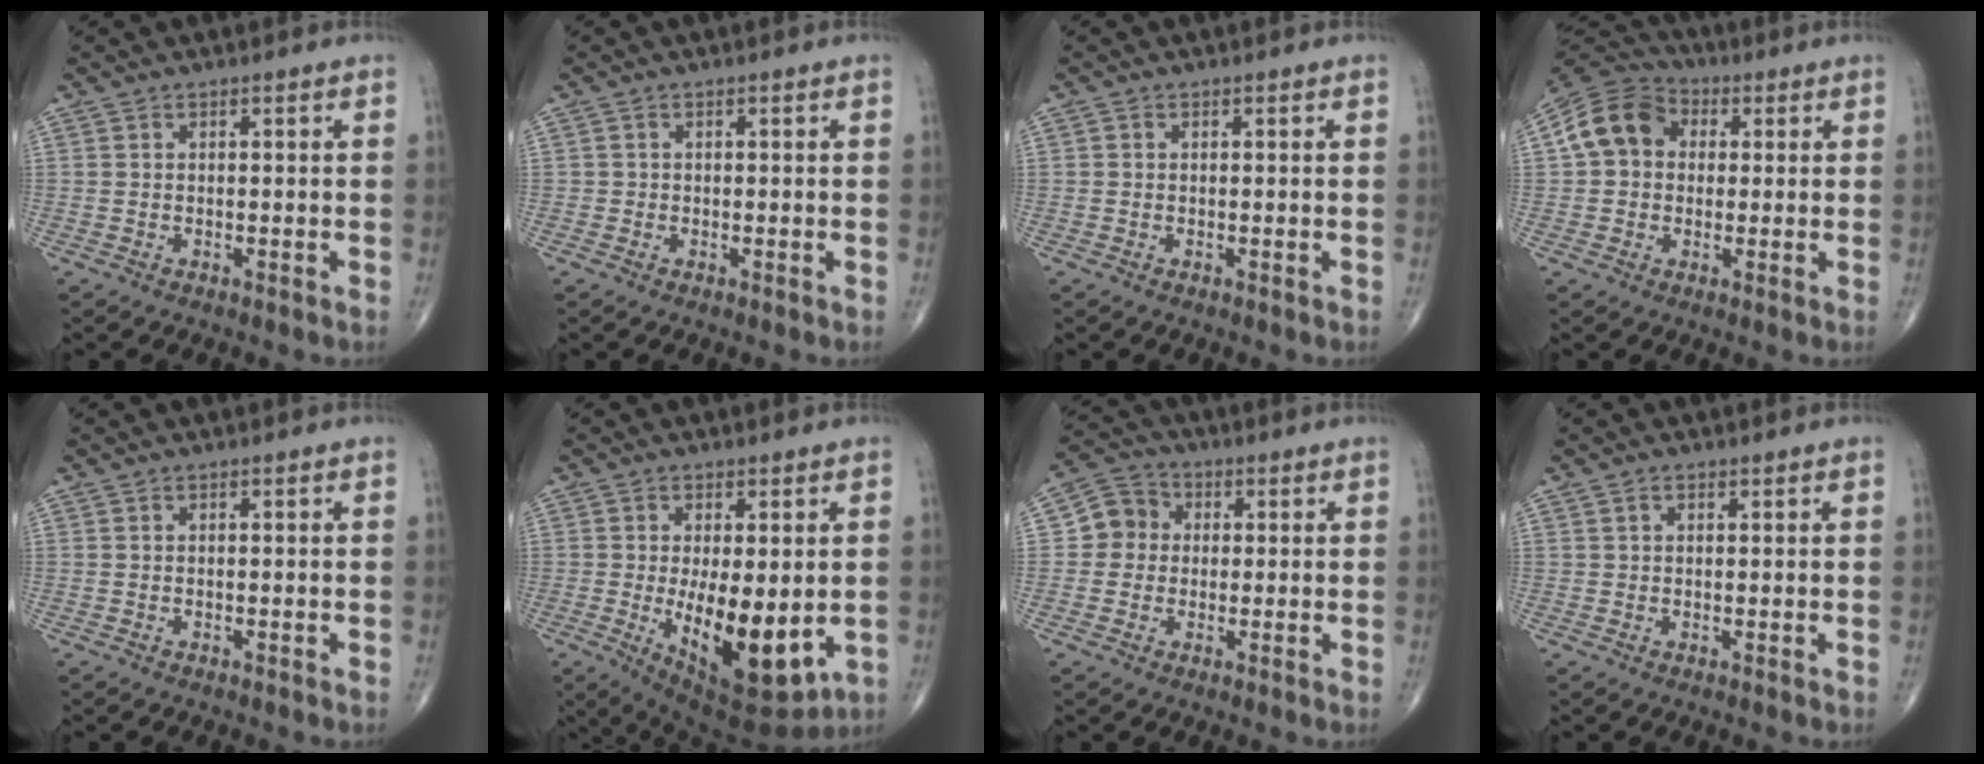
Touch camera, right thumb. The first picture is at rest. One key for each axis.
{"total": 0.6, "fx": -0.2, "fy": 0.5, "fz": -0.1, "tx": 0.003, "ty": 0.004, "tz": -0.005}
{"total": 0.0}
{"total": 10.8, "fx": 1.5, "fy": 8.9, "fz": 5.9, "tx": -0.094, "ty": 0.024, "tz": 0.012}
{"total": 0.0}
{"total": 15.6, "fx": -2.4, "fy": 6.6, "fz": 13.9, "tx": -0.211, "ty": -0.028, "tz": -0.016}
{"total": 6.6, "fx": 0.4, "fy": 6.2, "fz": 2.3, "tx": -0.015, "ty": 0.016, "tz": -0.006}
{"total": 1.0, "fx": 0.6, "fy": 0.7, "fz": 0.5, "tx": -0.004, "ty": -0.001, "tz": 0.009}